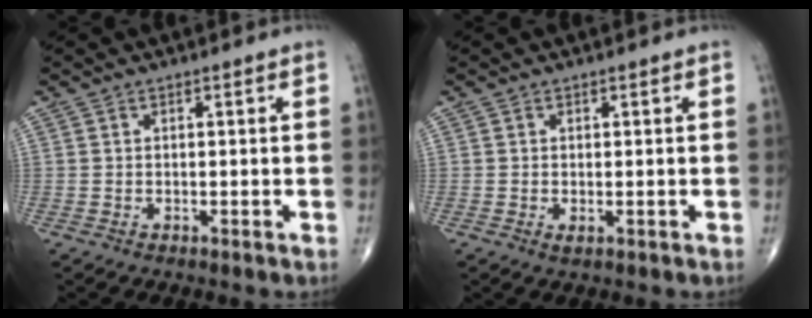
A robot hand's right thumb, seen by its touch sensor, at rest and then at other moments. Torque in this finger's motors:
{"motor_torque": [-0.32, 0.03, -0.10, -0.16, -0.03]}